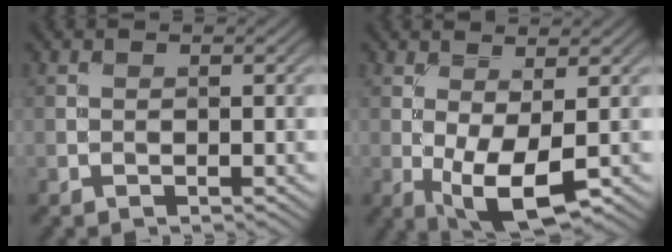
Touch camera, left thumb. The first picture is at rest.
{"total": 6.0, "force": [-1.0, 2.2, 5.4], "torque": [-0.111, -0.009, -0.015]}